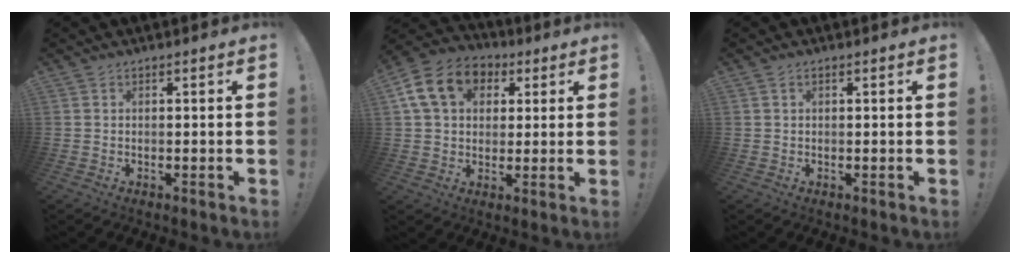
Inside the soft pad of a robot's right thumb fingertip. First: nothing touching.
{"total": 15.9, "force": [5.3, 12.1, 8.9], "torque": [-0.128, -0.002, 0.106]}
{"total": 0.6, "force": [0.3, 0.3, 0.4], "torque": [-0.008, 0.001, 0.005]}